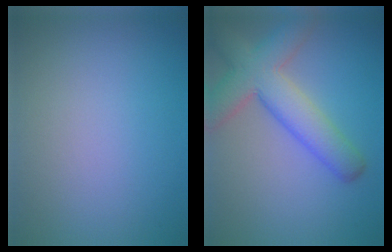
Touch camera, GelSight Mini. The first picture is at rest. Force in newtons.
{"total": 7.1, "press": 7.0, "slide": 0.4}